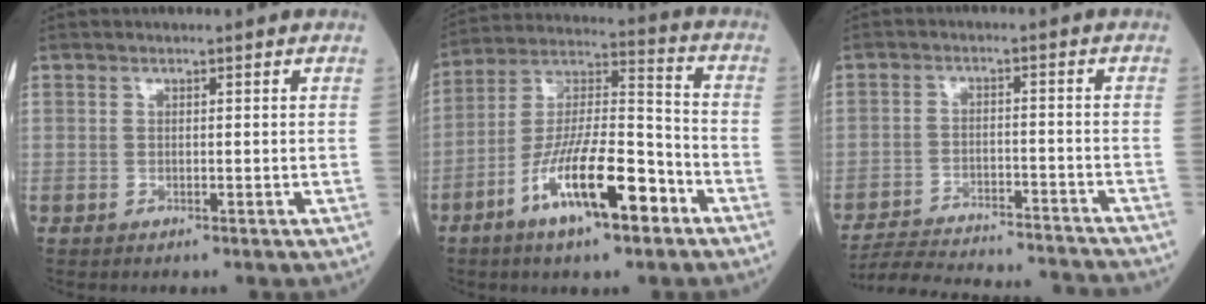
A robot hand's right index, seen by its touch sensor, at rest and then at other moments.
{"total": 15.4, "force": [-7.5, 3.4, 13.0], "torque": [-0.243, -0.001, -0.132]}
{"total": 19.1, "force": [-18.2, 1.5, 5.5], "torque": [-0.109, -0.015, -0.257]}